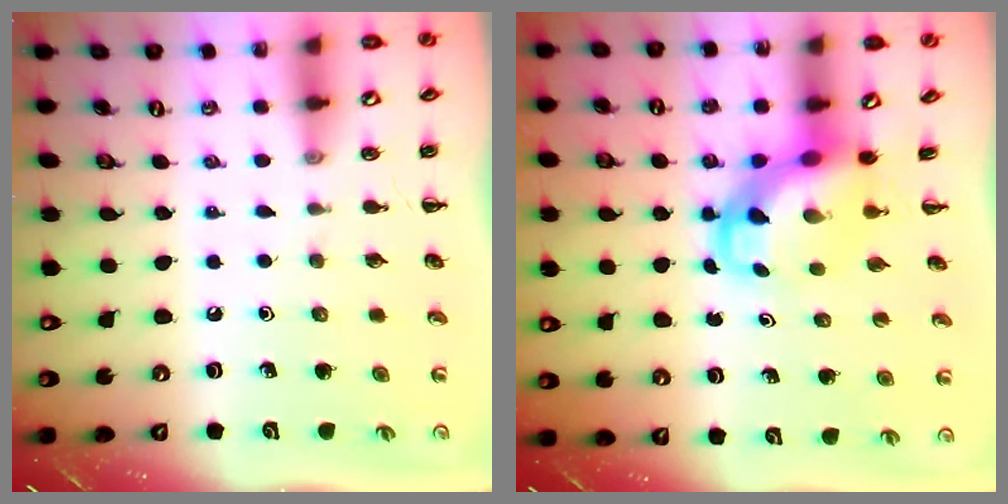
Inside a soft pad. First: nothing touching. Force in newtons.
{"total": 5.0, "press": 4.9, "slide": 0.5}